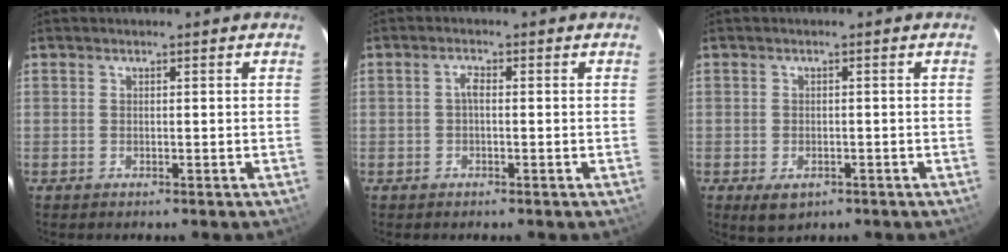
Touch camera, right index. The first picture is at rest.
{"total": 1.5, "force": [-0.2, 0.6, 1.3], "torque": [-0.027, 0.008, -0.006]}
{"total": 3.9, "force": [-2.0, 2.6, 2.2], "torque": [-0.044, -0.011, -0.024]}